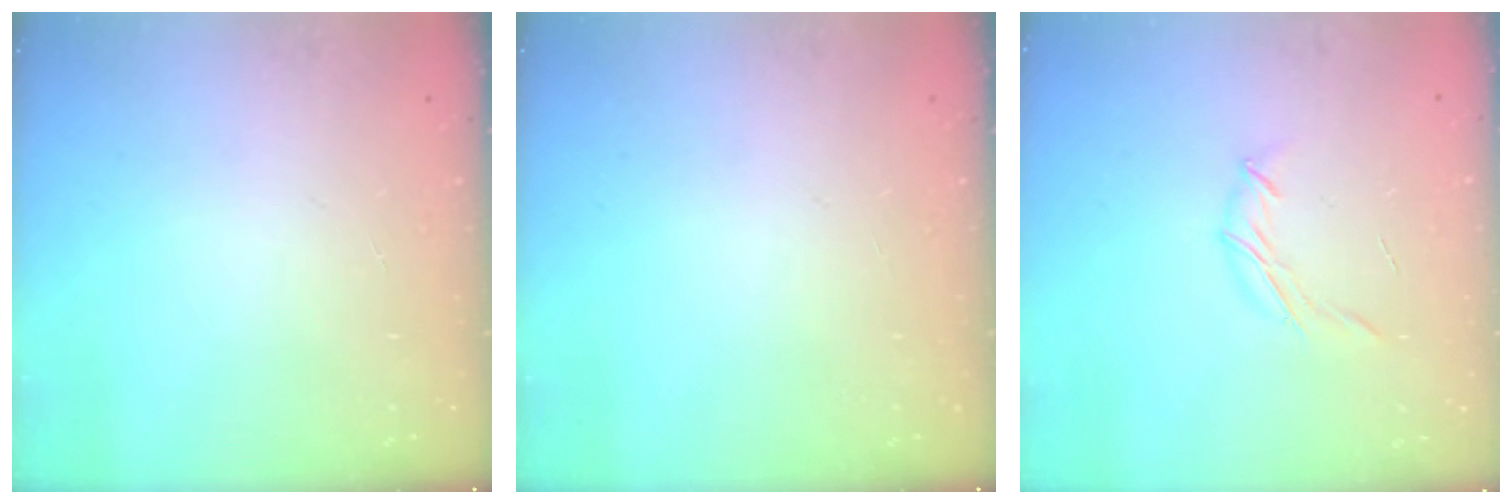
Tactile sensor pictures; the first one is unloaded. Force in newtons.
{"total": 0.0}
{"total": 8.0, "press": 7.9, "slide": 1.6}